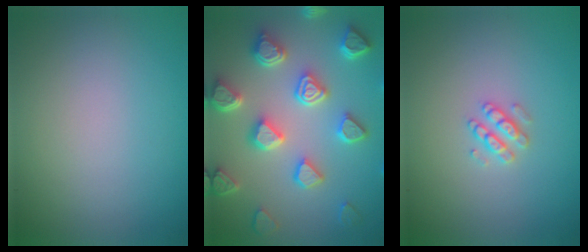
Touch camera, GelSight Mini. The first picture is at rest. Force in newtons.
{"total": 7.1, "press": 5.7, "slide": 4.2}
{"total": 1.9, "press": 1.9, "slide": 0.3}